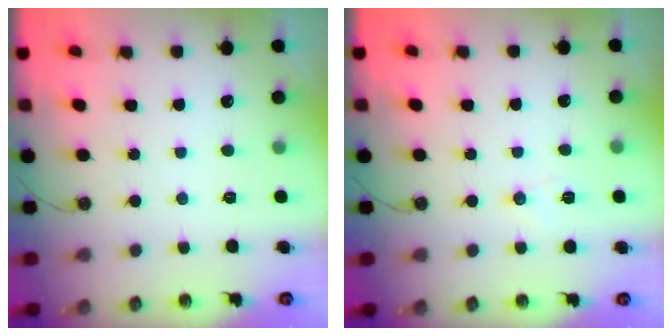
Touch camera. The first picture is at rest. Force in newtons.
{"total": 6.1, "press": 5.9, "slide": 1.2}